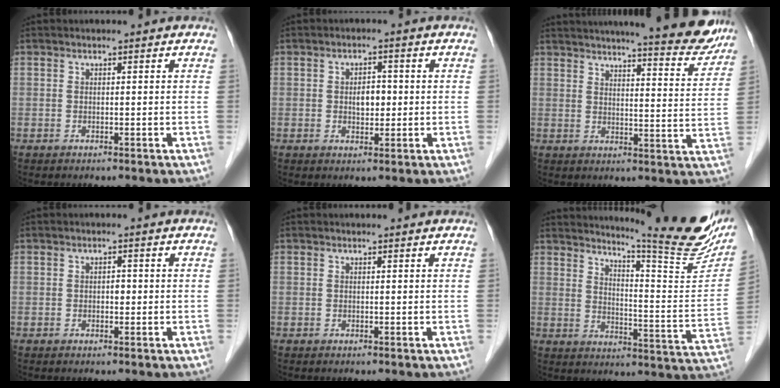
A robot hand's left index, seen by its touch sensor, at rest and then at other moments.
{"total": 2.9, "force": [-0.2, 1.8, 2.3], "torque": [-0.037, 0.003, 0.001]}
{"total": 16.7, "force": [14.9, 1.4, 7.5], "torque": [-0.094, -0.031, 0.182]}
{"total": 1.0, "force": [-0.2, 0.6, 0.7], "torque": [-0.008, 0.000, -0.004]}
{"total": 0.6, "force": [0.6, 0.0, 0.1], "torque": [-0.009, 0.001, 0.006]}
{"total": 20.0, "force": [17.2, 0.1, 10.1], "torque": [-0.143, -0.091, 0.214]}